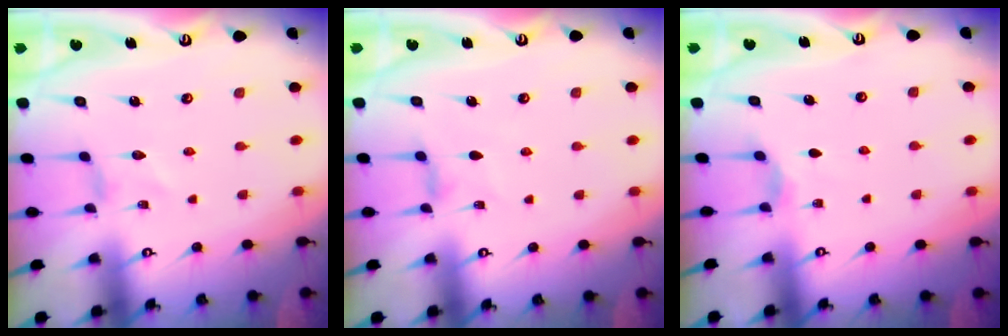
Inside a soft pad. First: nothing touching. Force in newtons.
{"total": 4.2, "press": 4.2, "slide": 0.6}
{"total": 2.4, "press": 2.4, "slide": 0.4}